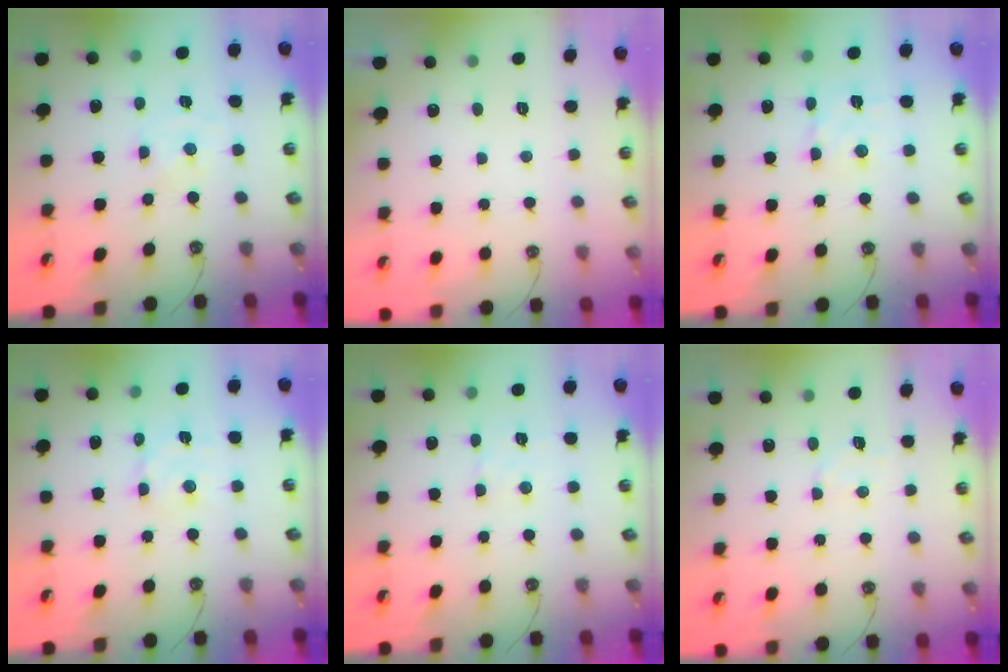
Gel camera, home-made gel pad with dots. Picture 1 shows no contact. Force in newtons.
{"total": 0.0}
{"total": 2.9, "press": 2.8, "slide": 0.2}
{"total": 3.7, "press": 3.7, "slide": 0.1}
{"total": 2.2, "press": 2.1, "slide": 0.5}
{"total": 4.9, "press": 4.9, "slide": 0.5}